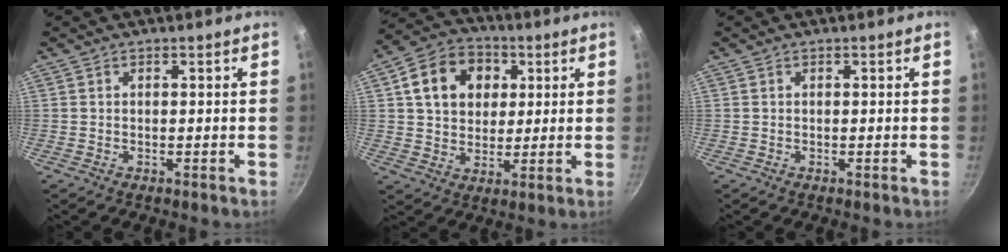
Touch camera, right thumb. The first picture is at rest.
{"total": 13.2, "force": [3.7, 10.4, 7.2], "torque": [-0.097, 0.011, 0.055]}
{"total": 0.0}